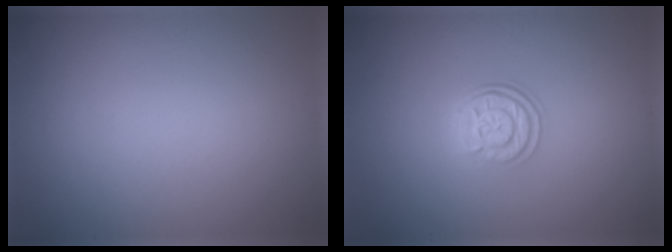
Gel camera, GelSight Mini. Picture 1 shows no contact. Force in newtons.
{"total": 3.1, "press": 2.4, "slide": 1.9}